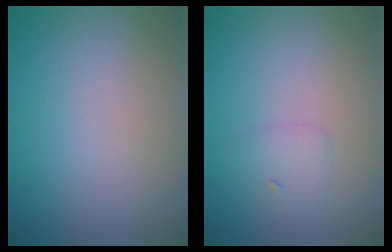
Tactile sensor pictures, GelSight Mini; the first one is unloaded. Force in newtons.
{"total": 1.2, "press": 1.2, "slide": 0.1}